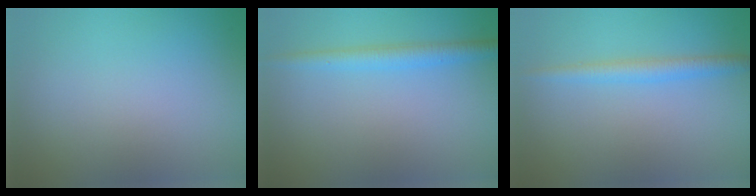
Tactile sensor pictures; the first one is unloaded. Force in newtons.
{"total": 2.4, "press": 2.4, "slide": 0.2}
{"total": 2.1, "press": 2.1, "slide": 0.2}